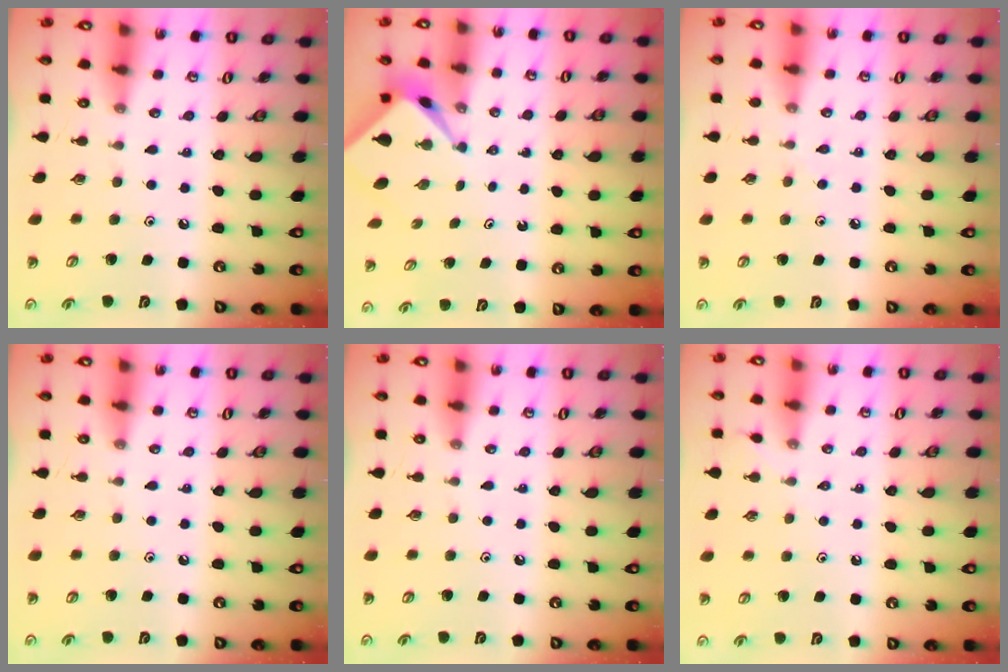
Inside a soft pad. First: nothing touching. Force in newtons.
{"total": 2.3, "press": 2.3, "slide": 0.3}
{"total": 2.9, "press": 2.8, "slide": 0.4}
{"total": 0.0}
{"total": 0.0}
{"total": 2.9, "press": 2.9, "slide": 0.5}